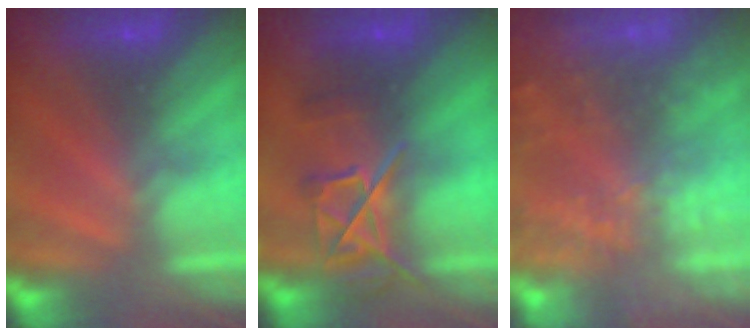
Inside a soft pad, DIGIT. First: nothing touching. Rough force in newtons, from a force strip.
{"total": 6.1}
{"total": 9.8}